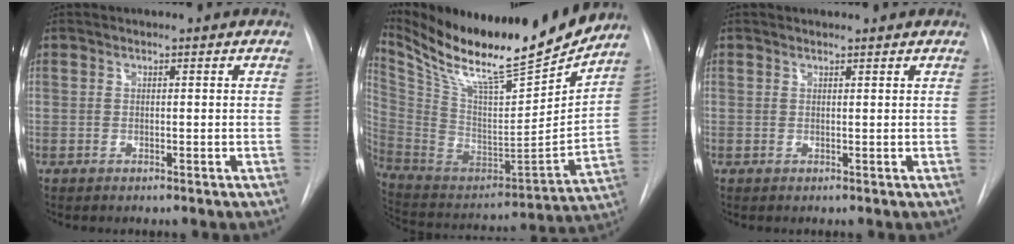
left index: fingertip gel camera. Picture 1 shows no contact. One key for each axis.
{"total": 24.6, "fx": 21.3, "fy": 2.8, "fz": 12.0, "tx": -0.227, "ty": -0.057, "tz": 0.351}
{"total": 1.4, "fx": 1.4, "fy": 0.1, "fz": 0.1, "tx": -0.008, "ty": 0.005, "tz": 0.017}